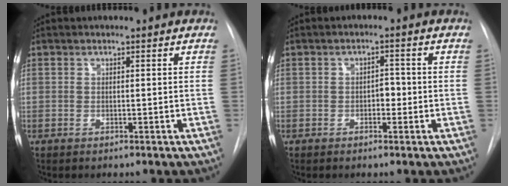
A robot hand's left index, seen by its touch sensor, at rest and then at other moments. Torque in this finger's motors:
{"motor_torque": [-0.15, 0.22, -0.04, 0.00]}